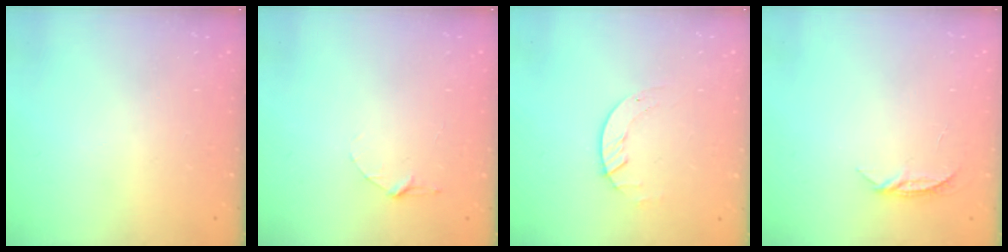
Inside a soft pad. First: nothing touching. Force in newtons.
{"total": 4.7, "press": 4.7, "slide": 0.5}
{"total": 2.0, "press": 2.0, "slide": 0.2}
{"total": 4.0, "press": 4.0, "slide": 0.5}